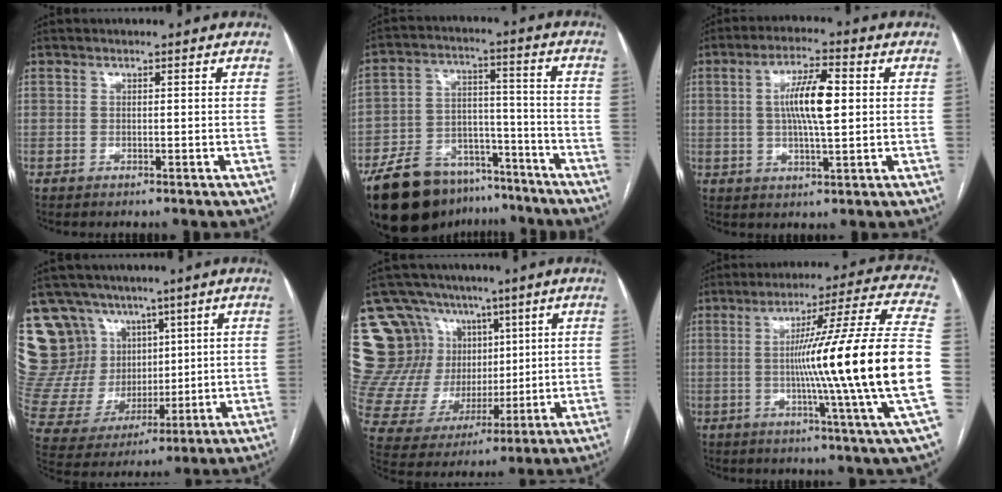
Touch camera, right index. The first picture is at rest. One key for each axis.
{"total": 16.7, "fx": -12.6, "fy": 8.5, "fz": 7.0, "tx": -0.112, "ty": 0.037, "tz": -0.202}
{"total": 8.7, "fx": 1.2, "fy": 1.5, "fz": 8.5, "tx": -0.157, "ty": 0.009, "tz": 0.021}
{"total": 19.0, "fx": 10.5, "fy": 14.5, "fz": 6.2, "tx": -0.148, "ty": 0.062, "tz": 0.220}
{"total": 21.7, "fx": 9.7, "fy": 17.5, "fz": 8.2, "tx": -0.182, "ty": 0.082, "tz": 0.205}
{"total": 23.7, "fx": -2.5, "fy": -2.8, "fz": 23.4, "tx": -0.308, "ty": -0.006, "tz": -0.060}